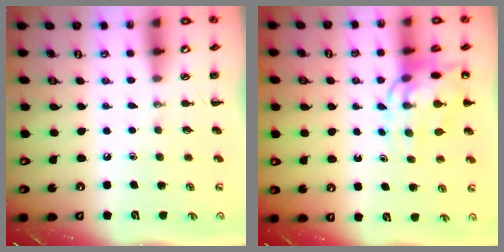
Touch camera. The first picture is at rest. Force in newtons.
{"total": 11.4, "press": 11.0, "slide": 3.1}